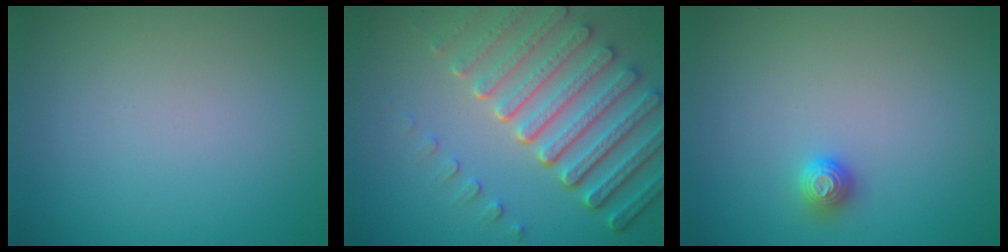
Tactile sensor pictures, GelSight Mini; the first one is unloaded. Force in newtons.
{"total": 7.8, "press": 5.8, "slide": 5.3}
{"total": 1.1, "press": 1.1, "slide": 0.2}